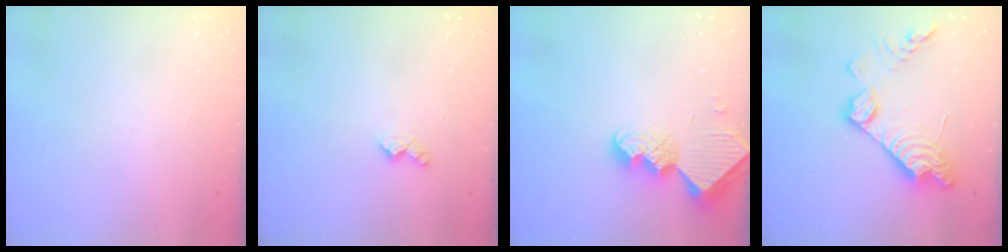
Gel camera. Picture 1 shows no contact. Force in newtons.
{"total": 5.9, "press": 5.9, "slide": 0.6}
{"total": 10.0, "press": 10.0, "slide": 0.8}
{"total": 17.6, "press": 17.6, "slide": 1.5}